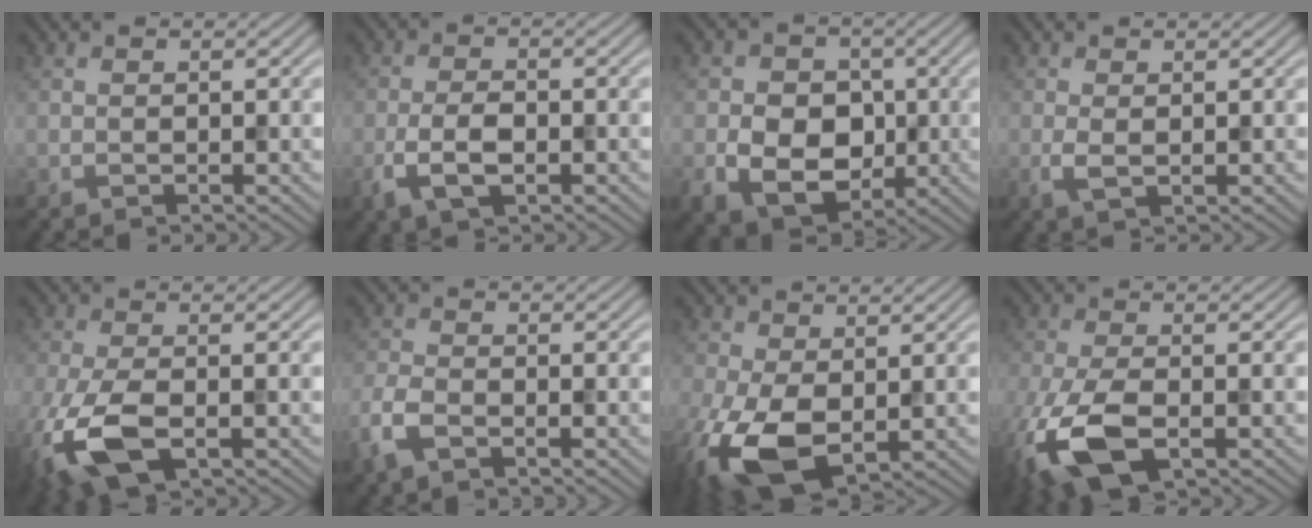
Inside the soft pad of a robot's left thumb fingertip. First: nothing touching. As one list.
[{"total": 4.7, "force": [-1.9, 2.2, 3.7], "torque": [-0.079, -0.003, -0.040]}, {"total": 9.4, "force": [-1.9, 7.5, 5.3], "torque": [-0.095, -0.020, -0.048]}, {"total": 1.8, "force": [0.0, 0.8, 1.6], "torque": [-0.041, -0.003, 0.000]}, {"total": 9.9, "force": [-3.8, 4.5, 7.9], "torque": [-0.199, -0.026, -0.075]}, {"total": 3.9, "force": [-2.3, 1.8, 2.5], "torque": [-0.065, -0.007, -0.061]}, {"total": 11.1, "force": [-2.8, 6.5, 8.6], "torque": [-0.221, -0.028, -0.046]}, {"total": 11.0, "force": [-4.5, 5.1, 8.7], "torque": [-0.219, -0.030, -0.083]}]